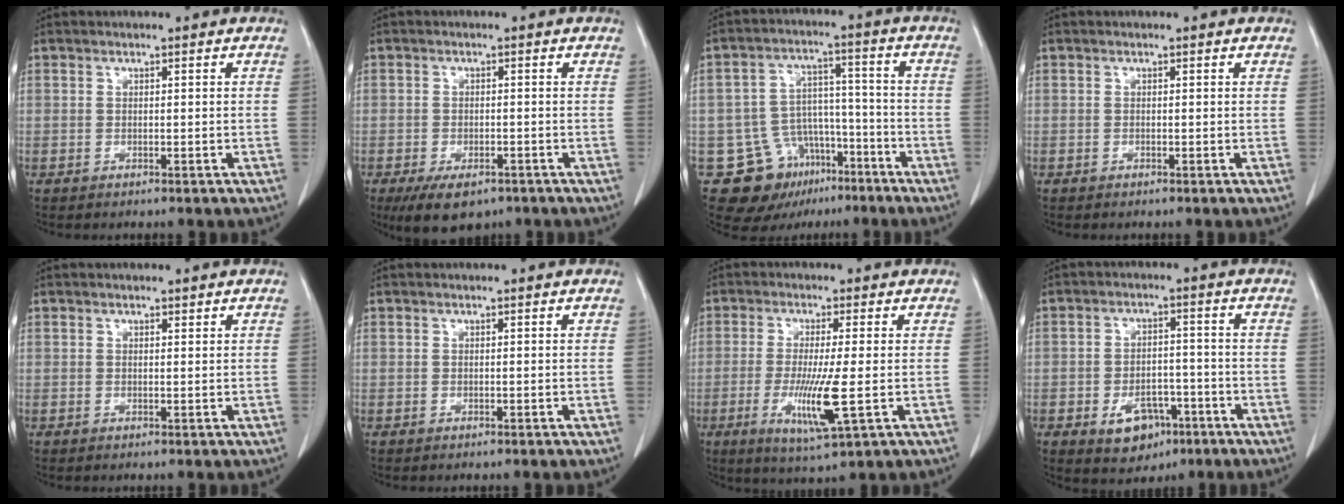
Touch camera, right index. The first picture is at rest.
{"total": 6.4, "force": [-4.1, 3.4, 3.4], "torque": [-0.059, -0.005, -0.061]}
{"total": 12.1, "force": [-6.8, 9.1, 4.0], "torque": [-0.067, 0.046, -0.095]}
{"total": 0.0}
{"total": 0.5, "force": [0.4, 0.1, 0.2], "torque": [-0.008, -0.004, 0.006]}
{"total": 0.0}
{"total": 8.5, "force": [-1.8, 0.1, 8.3], "torque": [-0.159, -0.026, -0.030]}
{"total": 7.3, "force": [-3.6, 4.7, 4.2], "torque": [-0.069, 0.004, -0.049]}